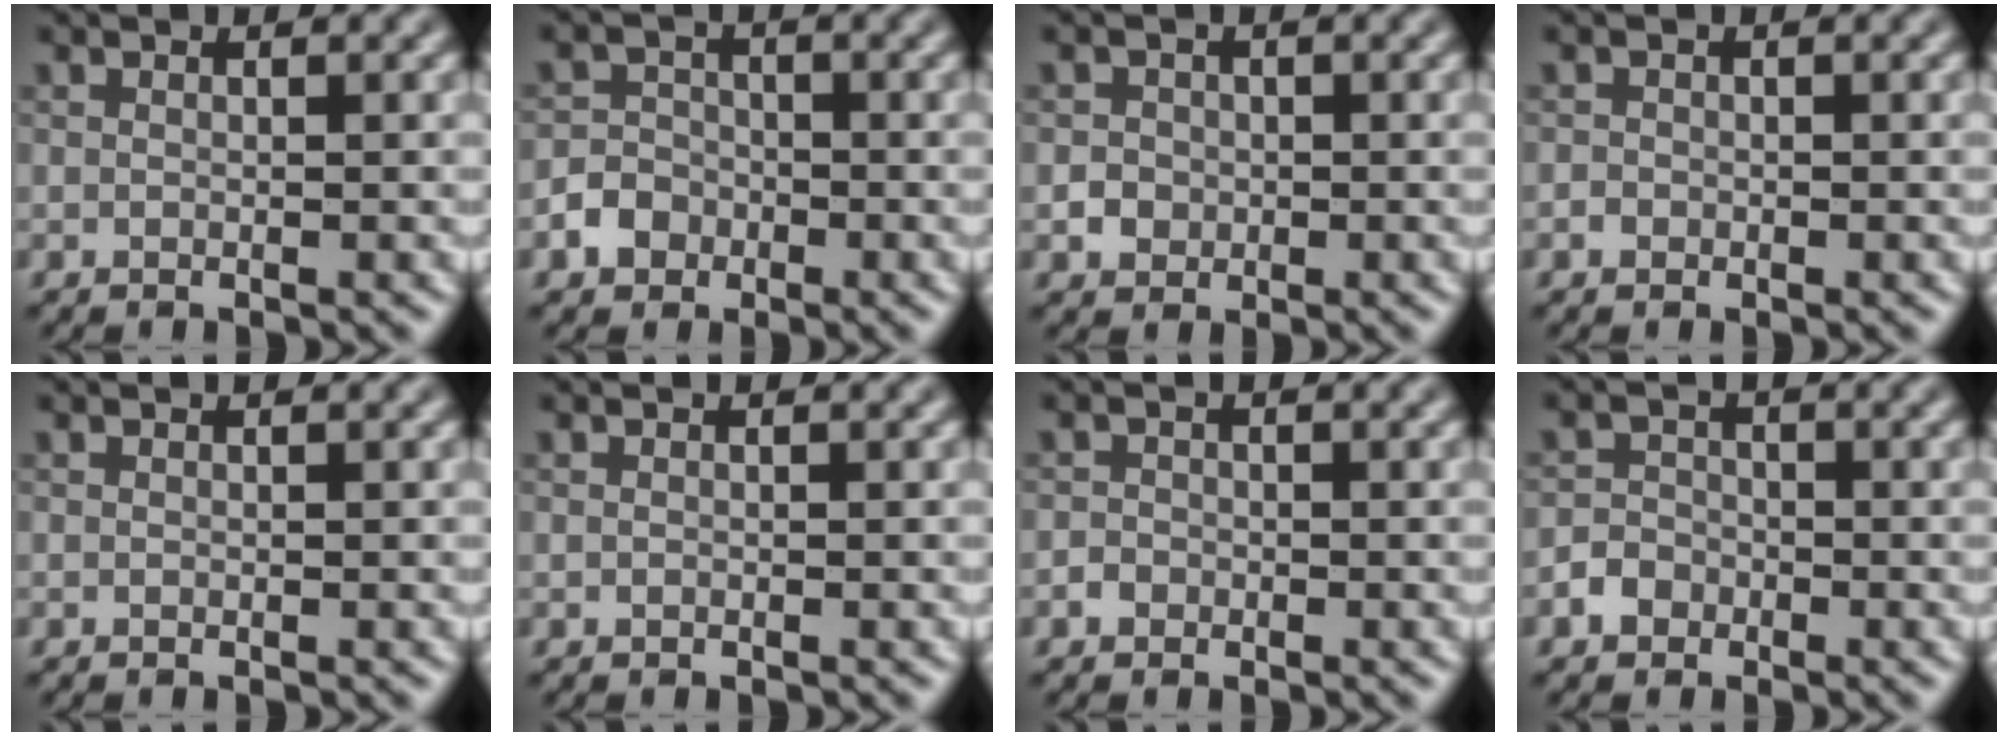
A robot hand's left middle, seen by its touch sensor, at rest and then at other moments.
{"total": 2.6, "force": [-1.3, 2.2, 0.7], "torque": [0.002, 0.003, -0.027]}
{"total": 1.4, "force": [-0.2, 1.3, 0.3], "torque": [0.004, -0.004, -0.003]}
{"total": 0.6, "force": [-0.3, 0.5, 0.1], "torque": [0.000, -0.002, -0.005]}
{"total": 0.0}
{"total": 0.0}
{"total": 0.9, "force": [-0.4, 0.8, 0.2], "torque": [0.000, 0.000, -0.010]}
{"total": 1.9, "force": [-1.0, 1.5, 0.5], "torque": [0.000, 0.006, -0.024]}